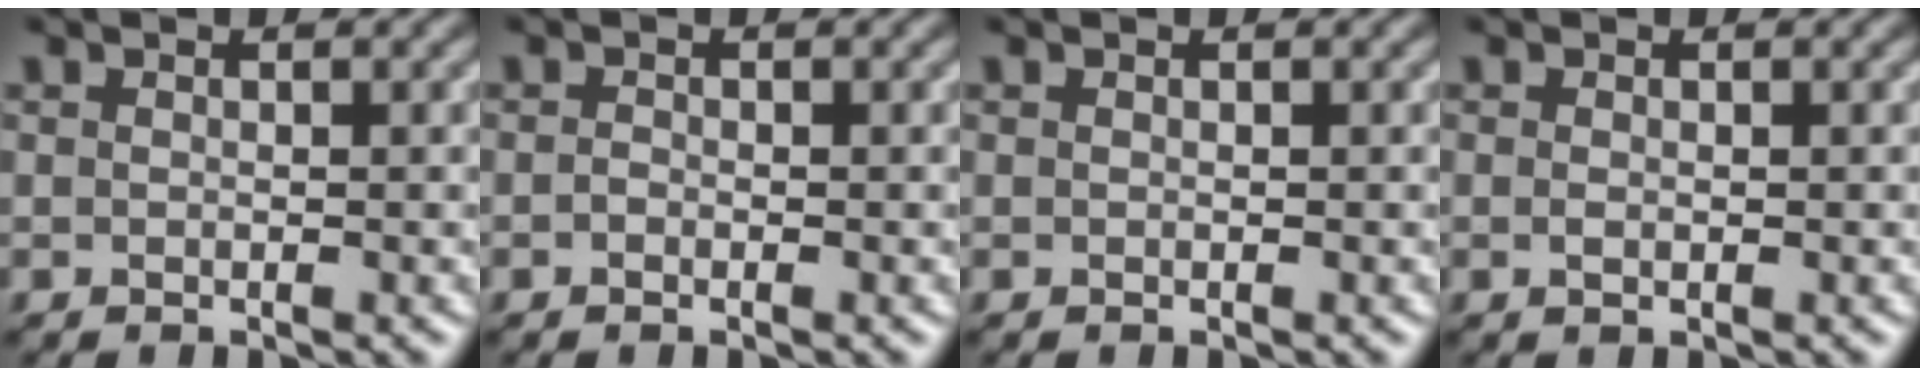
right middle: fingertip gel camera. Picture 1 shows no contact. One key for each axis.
{"total": 0.5, "fx": -0.2, "fy": 0.3, "fz": 0.4, "tx": -0.007, "ty": 0.000, "tz": -0.005}
{"total": 0.0}
{"total": 0.6, "fx": 0.0, "fy": 0.3, "fz": 0.5, "tx": -0.014, "ty": -0.001, "tz": 0.000}